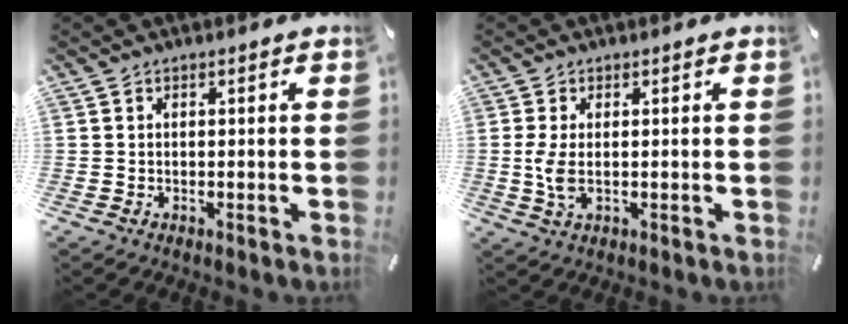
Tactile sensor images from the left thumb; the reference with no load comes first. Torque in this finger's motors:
{"motor_torque": [0.88, 0.84, 0.82, 0.08, 0.26]}